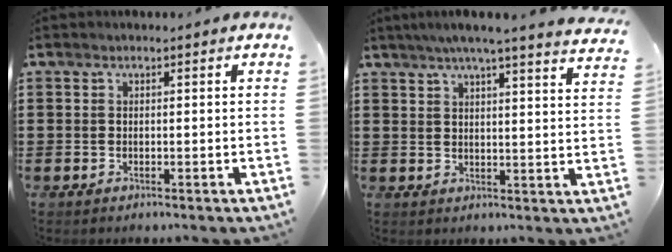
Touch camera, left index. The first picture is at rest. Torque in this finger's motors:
{"motor_torque": [1.78, -0.36, 0.45, 0.08]}